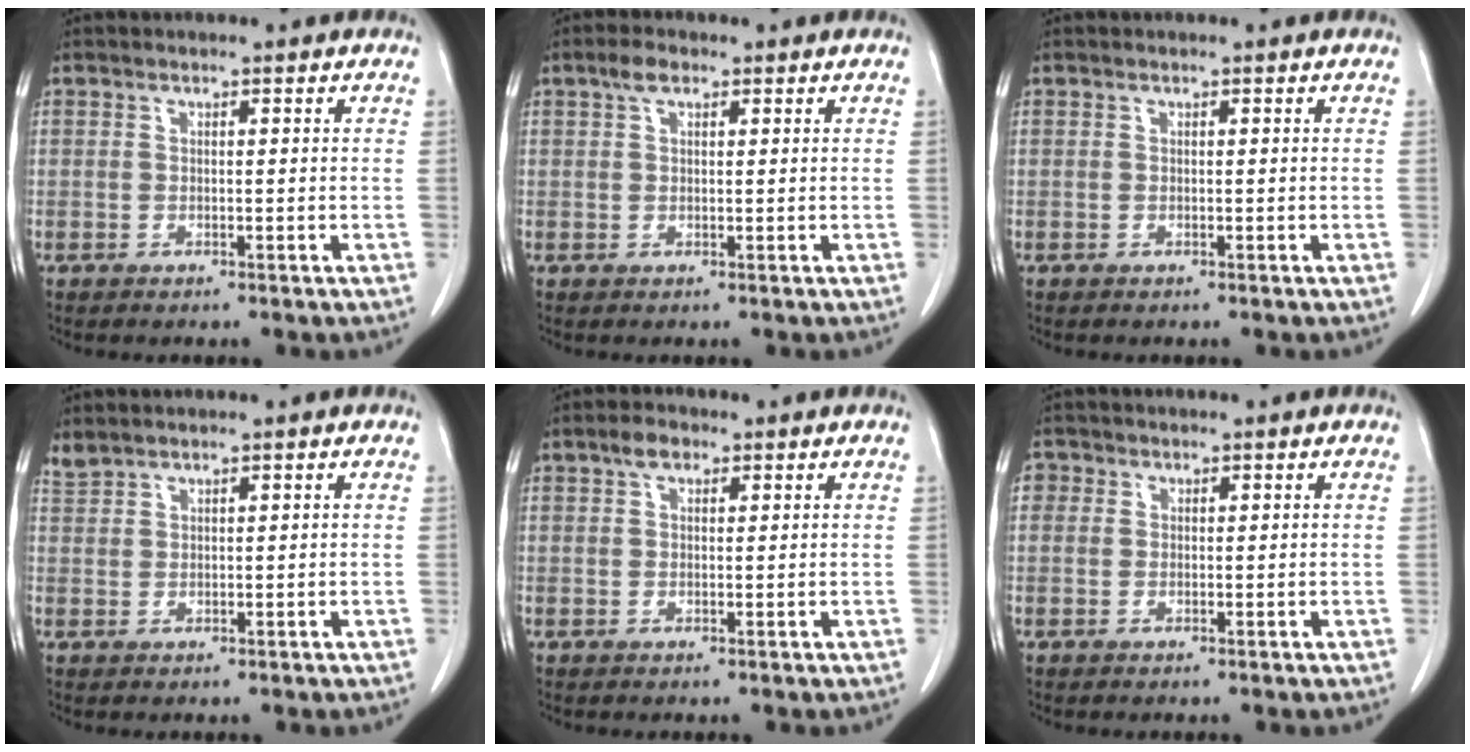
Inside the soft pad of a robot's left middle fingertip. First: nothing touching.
{"total": 2.2, "force": [1.3, 1.0, 1.5], "torque": [-0.030, 0.010, 0.026]}
{"total": 0.0}
{"total": 1.5, "force": [1.5, 0.1, 0.1], "torque": [-0.008, 0.009, 0.038]}
{"total": 2.3, "force": [1.4, 1.3, 1.4], "torque": [-0.026, 0.007, 0.026]}
{"total": 1.7, "force": [0.5, 1.6, 0.4], "torque": [0.004, 0.006, 0.005]}